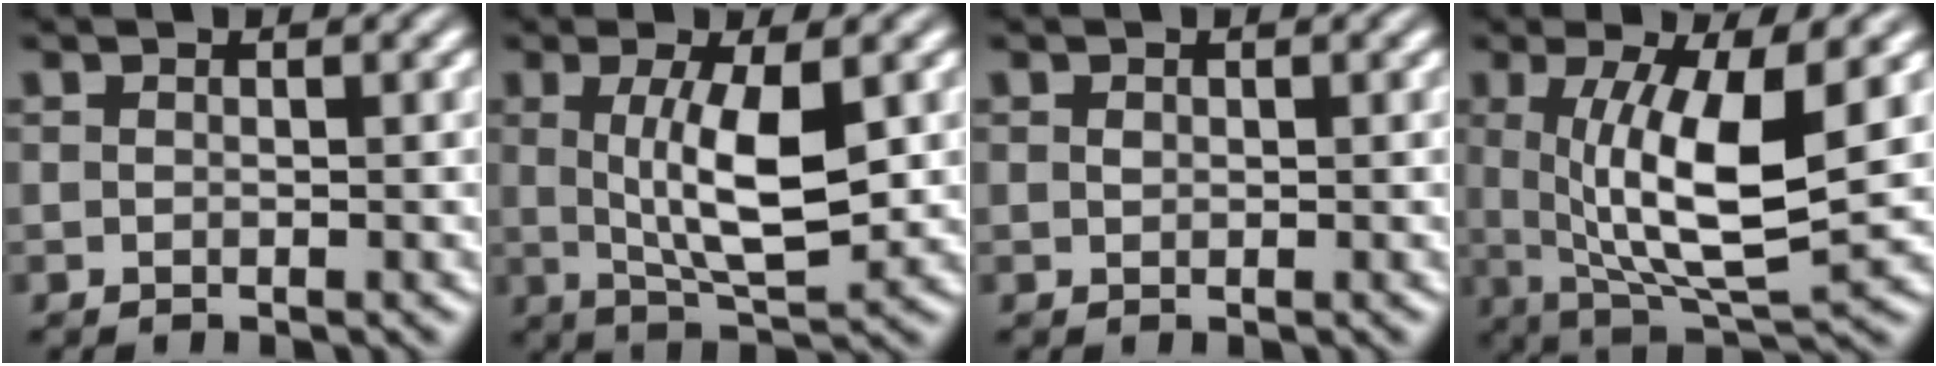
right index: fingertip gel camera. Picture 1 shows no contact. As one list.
[{"total": 6.2, "force": [0.7, 1.1, 6.0], "torque": [-0.096, -0.015, 0.024]}, {"total": 0.7, "force": [0.2, -0.7, 0.0], "torque": [0.002, -0.006, 0.011]}, {"total": 8.8, "force": [0.4, 2.8, 8.3], "torque": [-0.142, -0.023, 0.029]}]